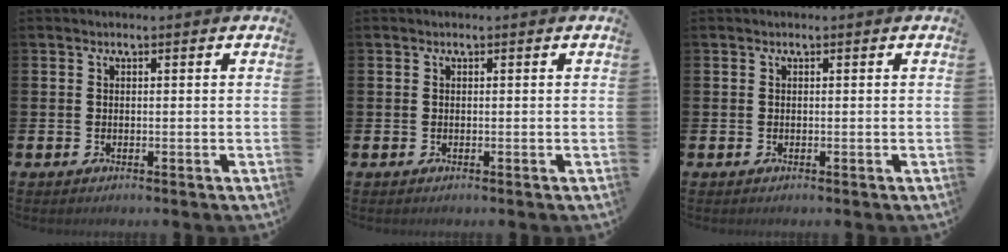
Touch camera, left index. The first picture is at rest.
{"total": 0.0}
{"total": 0.0}